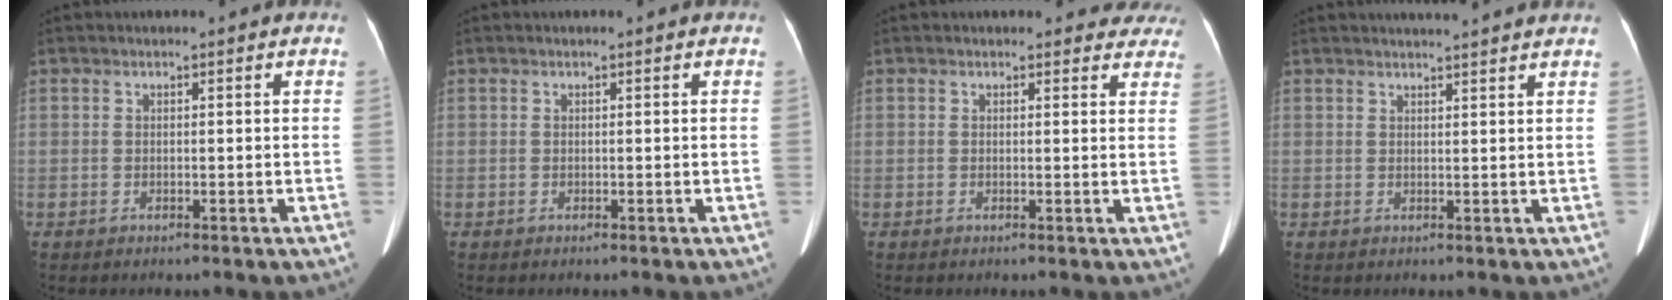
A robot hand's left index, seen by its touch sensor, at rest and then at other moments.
{"total": 0.0}
{"total": 5.9, "force": [5.3, 2.6, 0.1], "torque": [0.037, -0.009, 0.026]}
{"total": 6.8, "force": [6.3, -0.4, 2.4], "torque": [-0.031, 0.019, 0.066]}